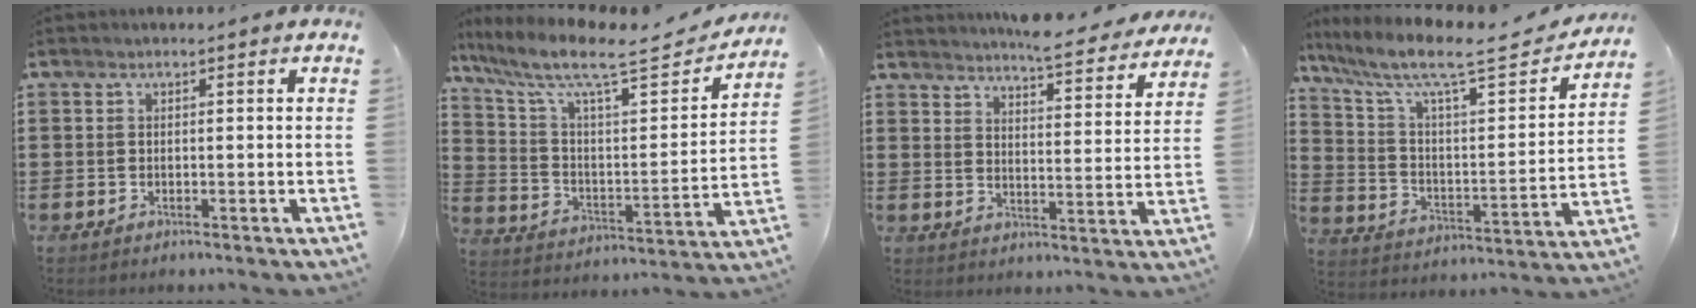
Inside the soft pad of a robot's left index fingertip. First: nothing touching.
{"total": 11.1, "force": [8.4, 2.2, 6.8], "torque": [-0.156, -0.051, 0.139]}
{"total": 5.8, "force": [5.6, -0.4, 1.5], "torque": [-0.038, -0.042, 0.093]}
{"total": 10.5, "force": [8.0, 1.8, 6.6], "torque": [-0.150, -0.052, 0.129]}